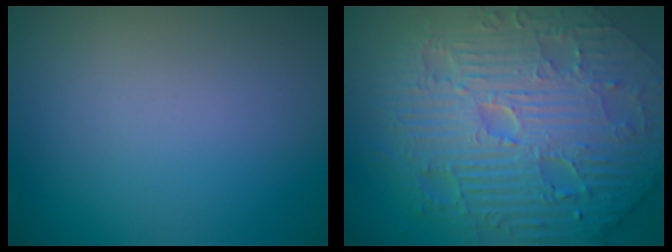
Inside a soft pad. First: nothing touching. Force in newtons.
{"total": 11.6, "press": 7.7, "slide": 8.7}